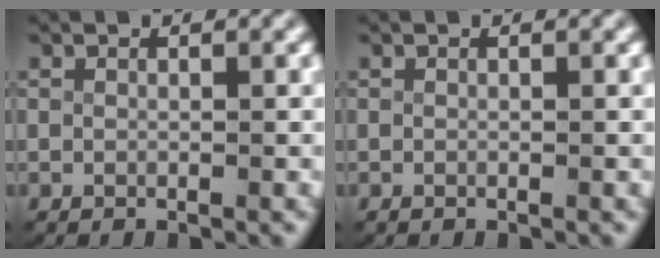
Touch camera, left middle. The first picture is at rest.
{"total": 0.0}